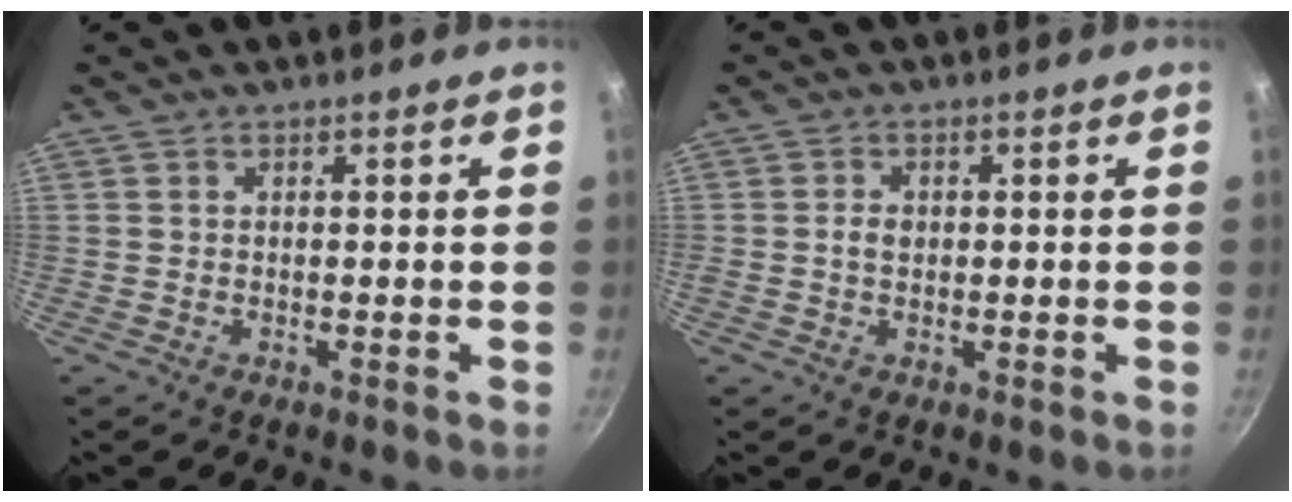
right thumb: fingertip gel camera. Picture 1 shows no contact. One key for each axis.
{"total": 2.2, "fx": 0.1, "fy": 1.7, "fz": 1.5, "tx": -0.019, "ty": 0.004, "tz": 0.001}